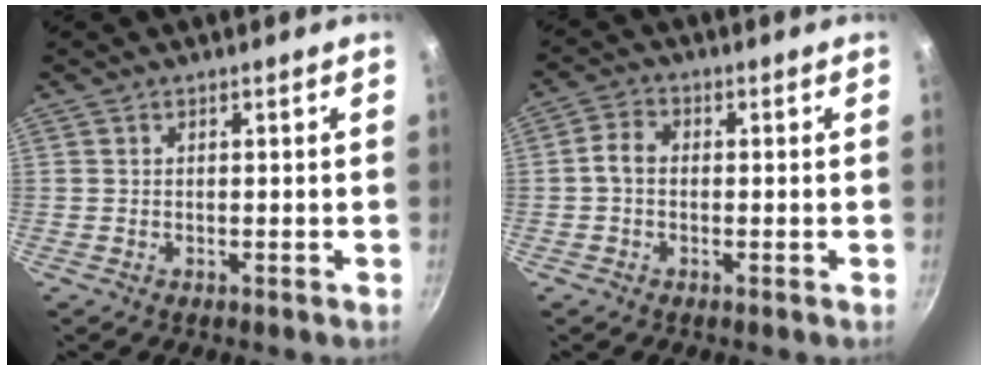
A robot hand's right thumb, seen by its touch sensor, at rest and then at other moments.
{"total": 3.4, "force": [-0.4, 2.5, 2.2], "torque": [-0.045, 0.015, -0.018]}